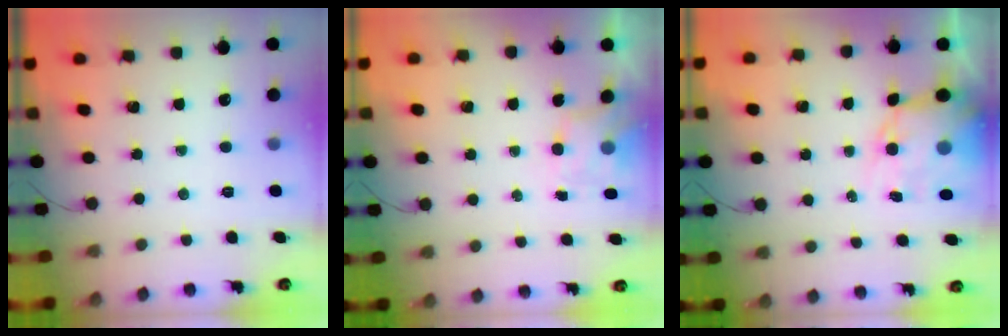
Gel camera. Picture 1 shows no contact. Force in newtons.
{"total": 3.6, "press": 3.5, "slide": 0.9}
{"total": 9.3, "press": 8.7, "slide": 3.2}